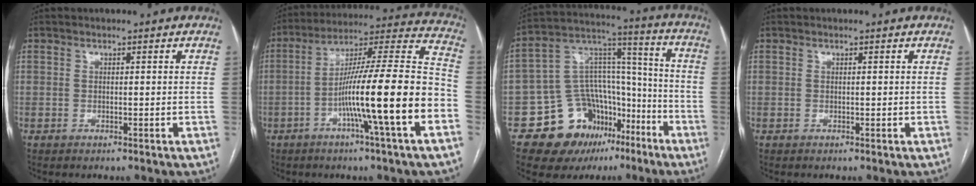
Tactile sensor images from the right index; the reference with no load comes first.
{"total": 19.9, "force": [-6.6, -0.6, 18.7], "torque": [-0.287, 0.006, -0.114]}
{"total": 16.6, "force": [-9.4, 11.5, 7.4], "torque": [-0.110, 0.074, -0.141]}
{"total": 0.0}